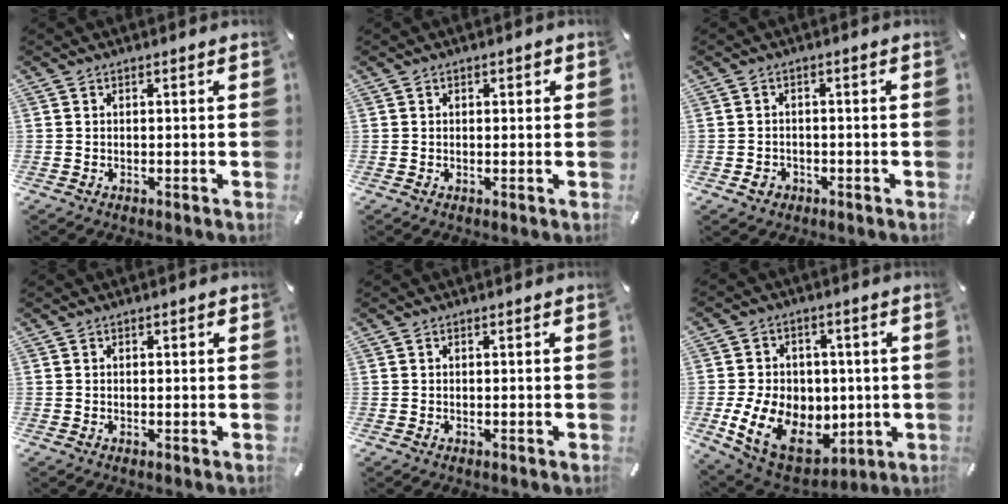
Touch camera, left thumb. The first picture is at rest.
{"total": 0.9, "force": [0.2, 0.6, 0.6], "torque": [-0.012, 0.006, 0.002]}
{"total": 2.7, "force": [-1.2, 2.2, 0.8], "torque": [-0.013, 0.006, -0.024]}
{"total": 0.6, "force": [0.2, 0.3, 0.5], "torque": [-0.009, 0.002, 0.002]}
{"total": 0.0}
{"total": 16.6, "force": [-2.2, 13.1, 10.0], "torque": [-0.207, -0.006, -0.027]}